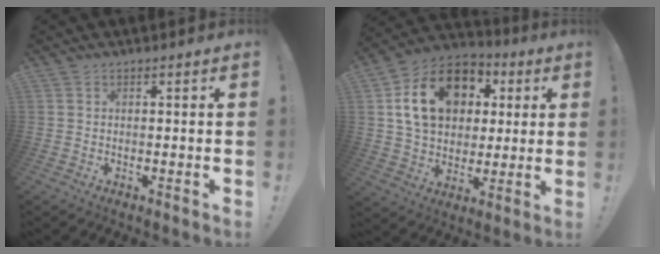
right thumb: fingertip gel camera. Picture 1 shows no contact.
{"total": 18.8, "force": [5.6, 14.3, 10.9], "torque": [-0.175, -0.005, 0.114]}